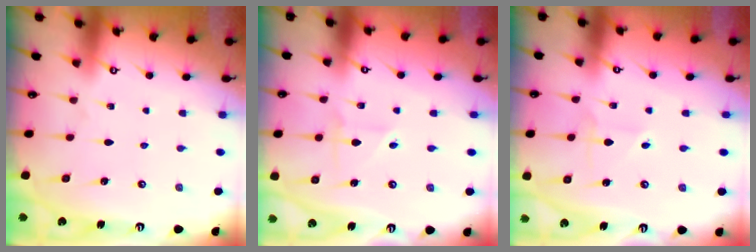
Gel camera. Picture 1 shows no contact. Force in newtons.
{"total": 2.4, "press": 2.2, "slide": 1.0}
{"total": 4.1, "press": 4.1, "slide": 0.1}